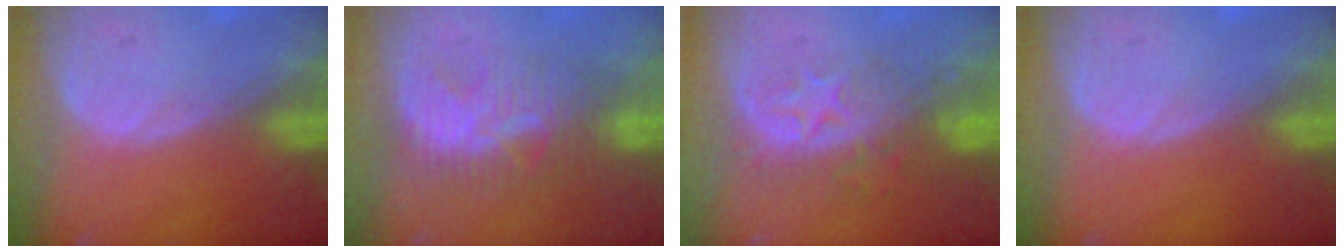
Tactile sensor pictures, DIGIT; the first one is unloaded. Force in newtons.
{"total": 7.7, "press": 7.2, "slide": 2.6}
{"total": 8.2, "press": 7.3, "slide": 3.8}
{"total": 0.0}